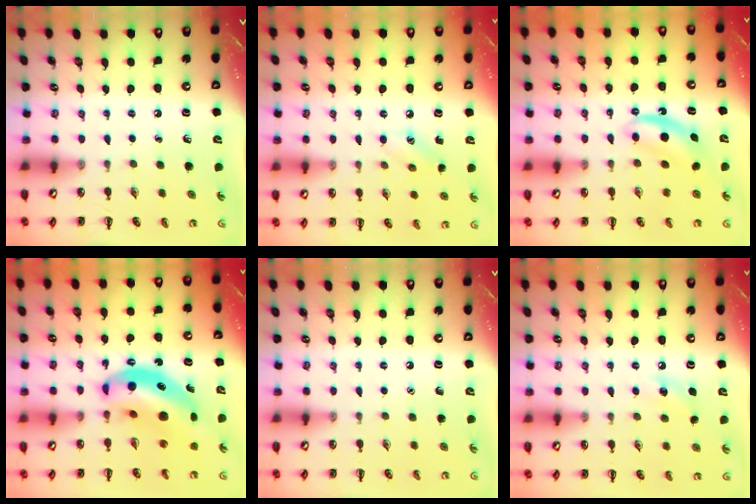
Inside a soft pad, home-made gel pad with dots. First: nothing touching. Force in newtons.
{"total": 7.9, "press": 7.7, "slide": 1.6}
{"total": 6.1, "press": 6.0, "slide": 1.1}
{"total": 13.0, "press": 12.5, "slide": 3.6}
{"total": 1.6, "press": 1.5, "slide": 0.1}
{"total": 6.0, "press": 5.8, "slide": 1.6}